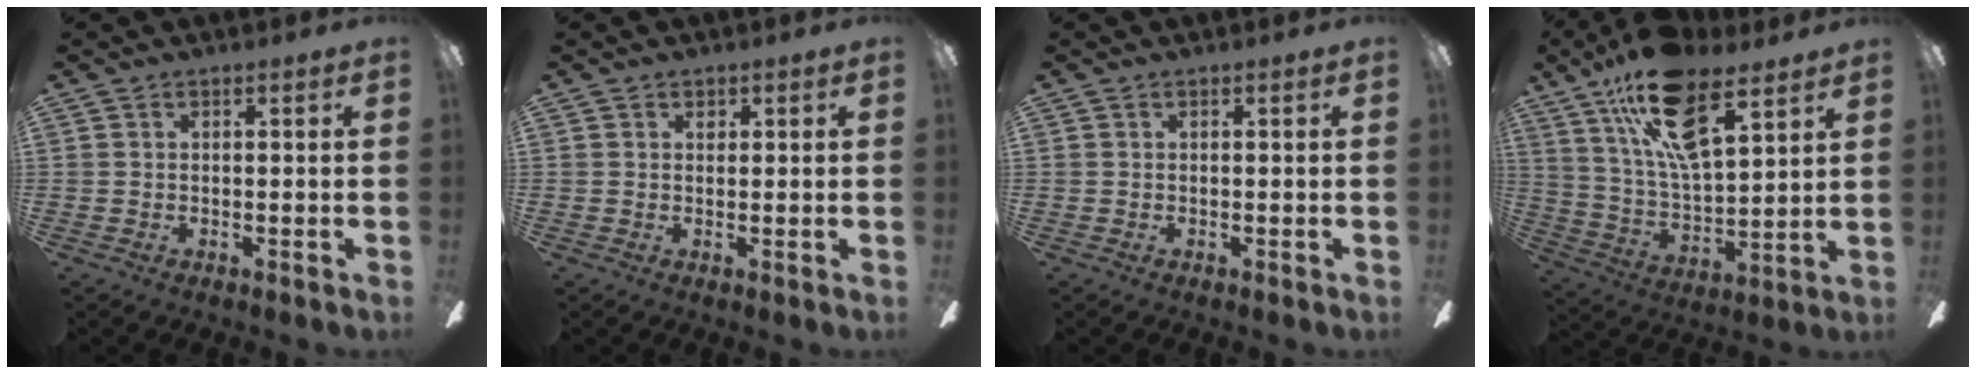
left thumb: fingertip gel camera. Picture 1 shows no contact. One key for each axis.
{"total": 1.2, "fx": 0.7, "fy": 0.8, "fz": 0.5, "tx": 0.006, "ty": -0.004, "tz": 0.008}
{"total": 0.0}
{"total": 20.1, "fx": 11.9, "fy": 8.4, "fz": 13.8, "tx": -0.249, "ty": -0.046, "tz": 0.205}